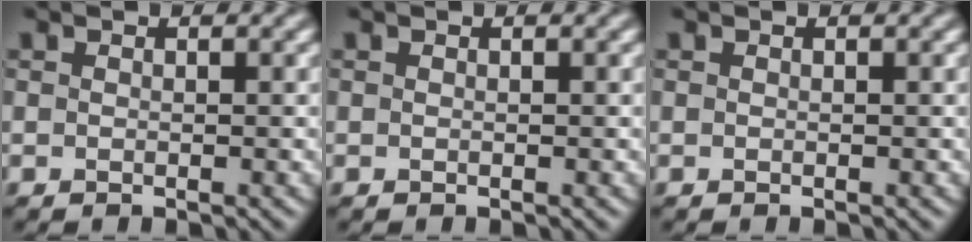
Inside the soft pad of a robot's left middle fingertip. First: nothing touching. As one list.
[{"total": 0.0}, {"total": 0.0}]